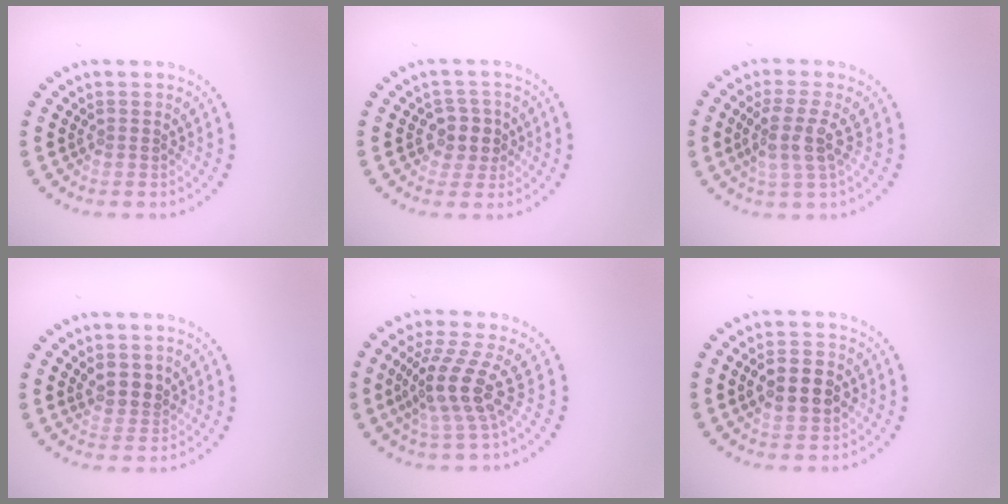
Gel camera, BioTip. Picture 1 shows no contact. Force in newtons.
{"total": 2.5, "press": 2.3, "slide": 1.1}
{"total": 3.0, "press": 2.4, "slide": 1.8}
{"total": 2.4, "press": 2.1, "slide": 1.1}
{"total": 4.3, "press": 3.1, "slide": 3.0}
{"total": 4.4, "press": 4.4, "slide": 0.2}